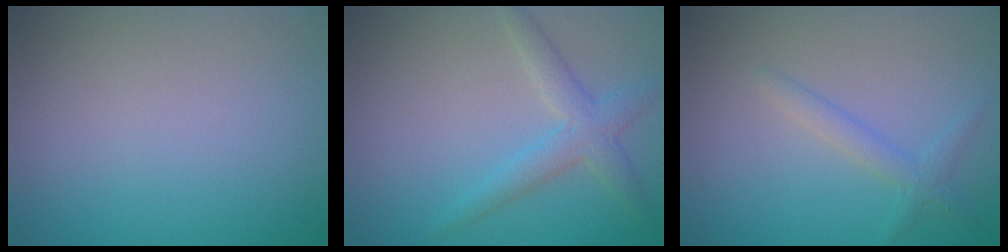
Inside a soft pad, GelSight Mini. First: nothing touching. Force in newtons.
{"total": 2.8, "press": 2.8, "slide": 0.1}
{"total": 1.7, "press": 1.6, "slide": 0.2}